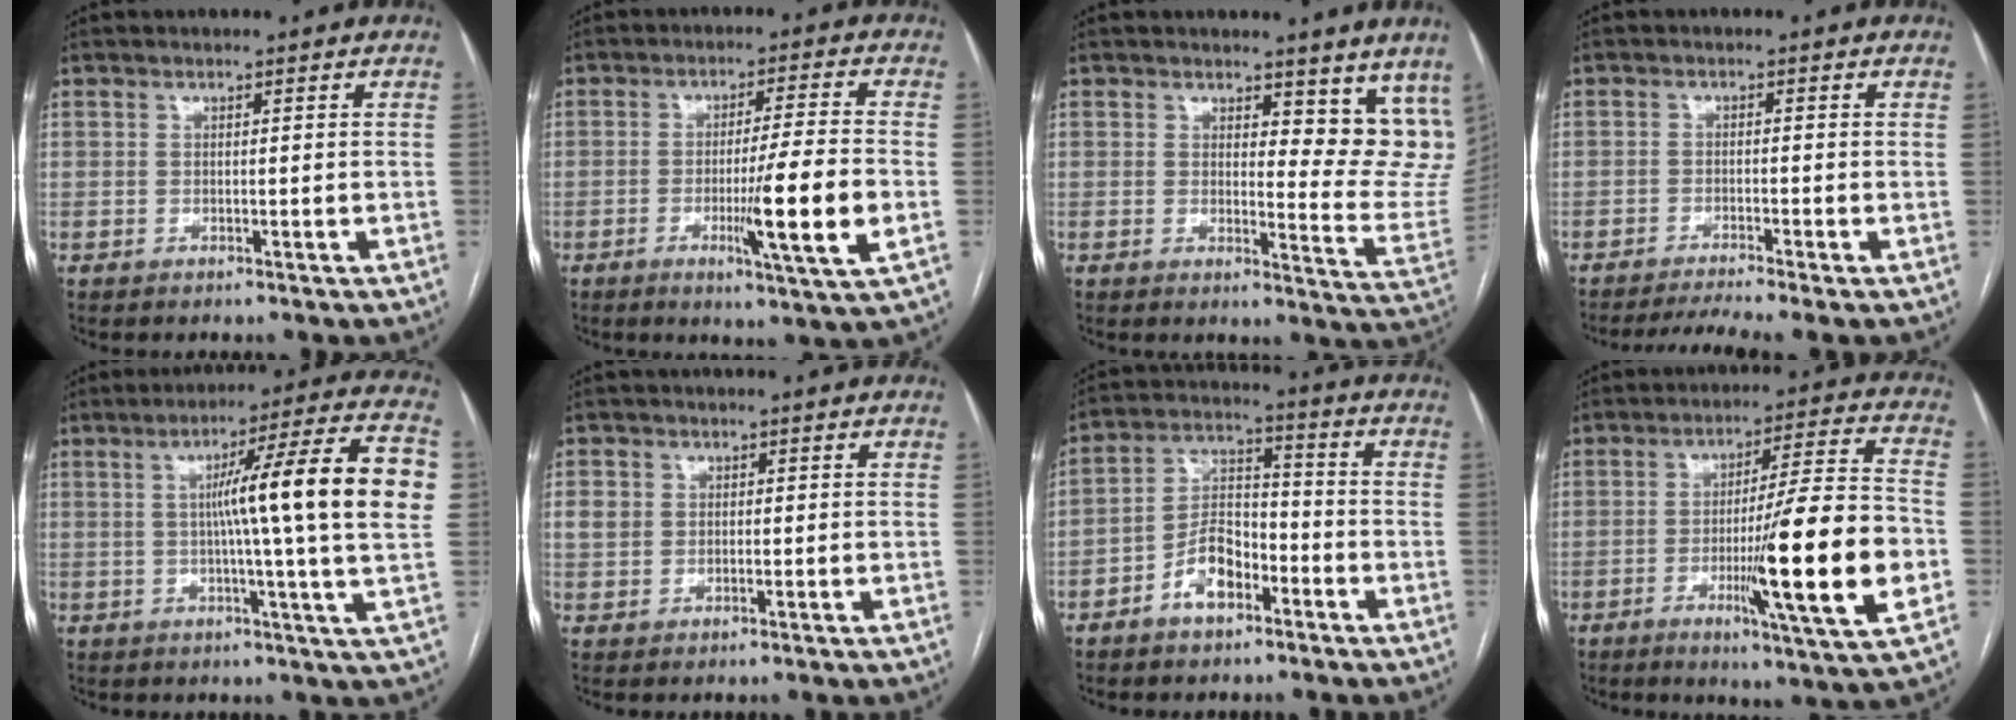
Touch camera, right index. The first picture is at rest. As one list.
[{"total": 11.1, "force": [-2.8, -0.7, 10.7], "torque": [-0.172, -0.020, -0.049]}, {"total": 11.2, "force": [8.7, 4.1, 5.8], "torque": [-0.043, -0.035, 0.086]}, {"total": 4.8, "force": [-4.1, -1.4, 2.1], "torque": [-0.037, -0.013, -0.071]}, {"total": 18.3, "force": [2.1, -1.3, 18.2], "torque": [-0.255, 0.012, 0.016]}, {"total": 3.0, "force": [0.5, 2.7, 1.2], "torque": [-0.024, 0.013, 0.011]}, {"total": 8.1, "force": [-4.3, 4.4, 5.3], "torque": [-0.106, 0.024, -0.080]}, {"total": 18.4, "force": [-4.4, -0.1, 17.9], "torque": [-0.274, -0.015, -0.069]}]